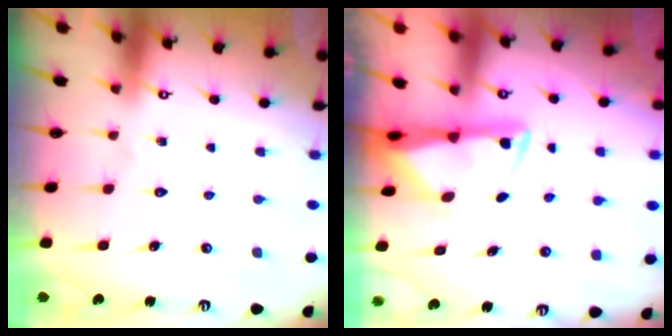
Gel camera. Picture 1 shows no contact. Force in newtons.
{"total": 3.0, "press": 2.9, "slide": 0.6}